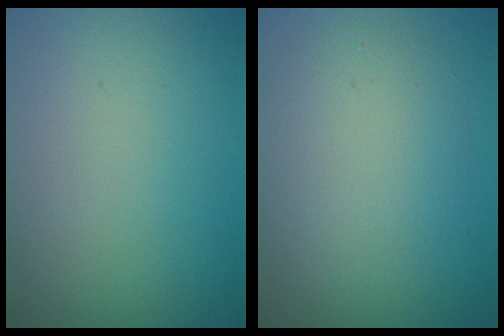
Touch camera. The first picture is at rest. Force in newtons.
{"total": 4.8, "press": 4.8, "slide": 0.2}